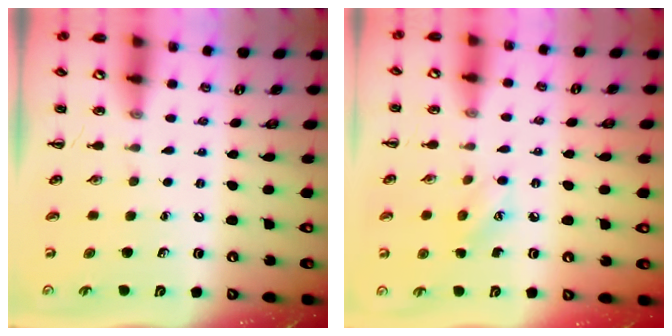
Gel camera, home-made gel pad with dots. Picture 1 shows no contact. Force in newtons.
{"total": 5.8, "press": 5.7, "slide": 1.3}